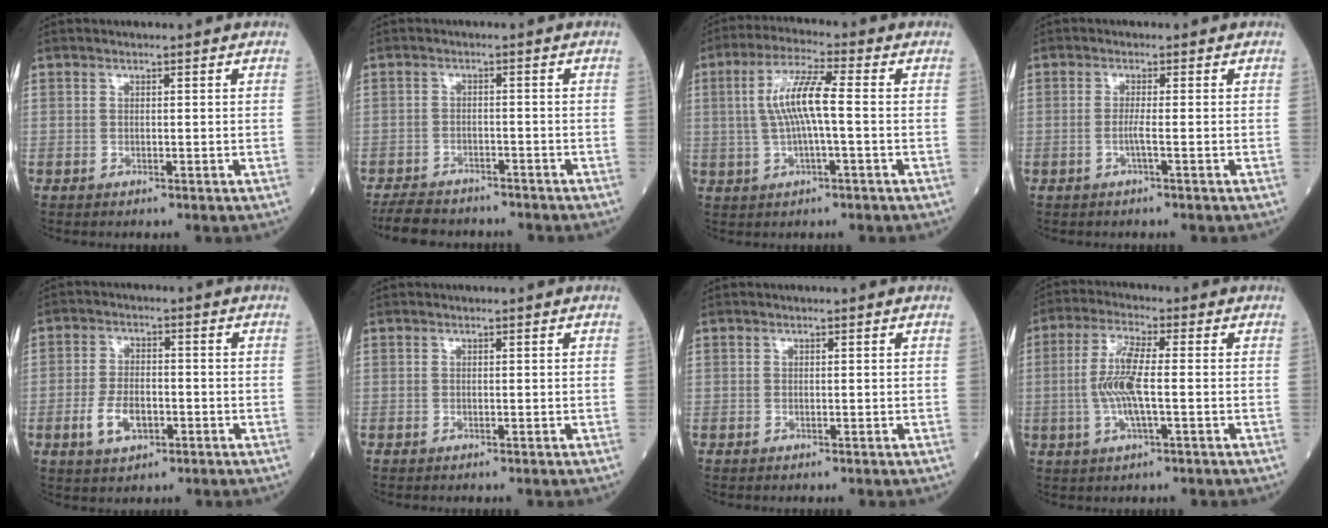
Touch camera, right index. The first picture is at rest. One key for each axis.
{"total": 8.2, "fx": -7.4, "fy": 2.3, "fz": 2.6, "tx": -0.041, "ty": -0.009, "tz": -0.111}
{"total": 8.1, "fx": 0.4, "fy": 0.9, "fz": 8.1, "tx": -0.164, "ty": 0.015, "tz": 0.005}
{"total": 1.5, "fx": -0.5, "fy": -0.3, "fz": 1.4, "tx": -0.030, "ty": -0.001, "tz": -0.013}
{"total": 5.9, "fx": -2.1, "fy": 3.1, "fz": 4.5, "tx": -0.091, "ty": 0.002, "tz": -0.034}
{"total": 0.0}
{"total": 0.0}
{"total": 7.7, "fx": -0.7, "fy": 1.1, "fz": 7.6, "tx": -0.160, "ty": 0.001, "tz": -0.018}